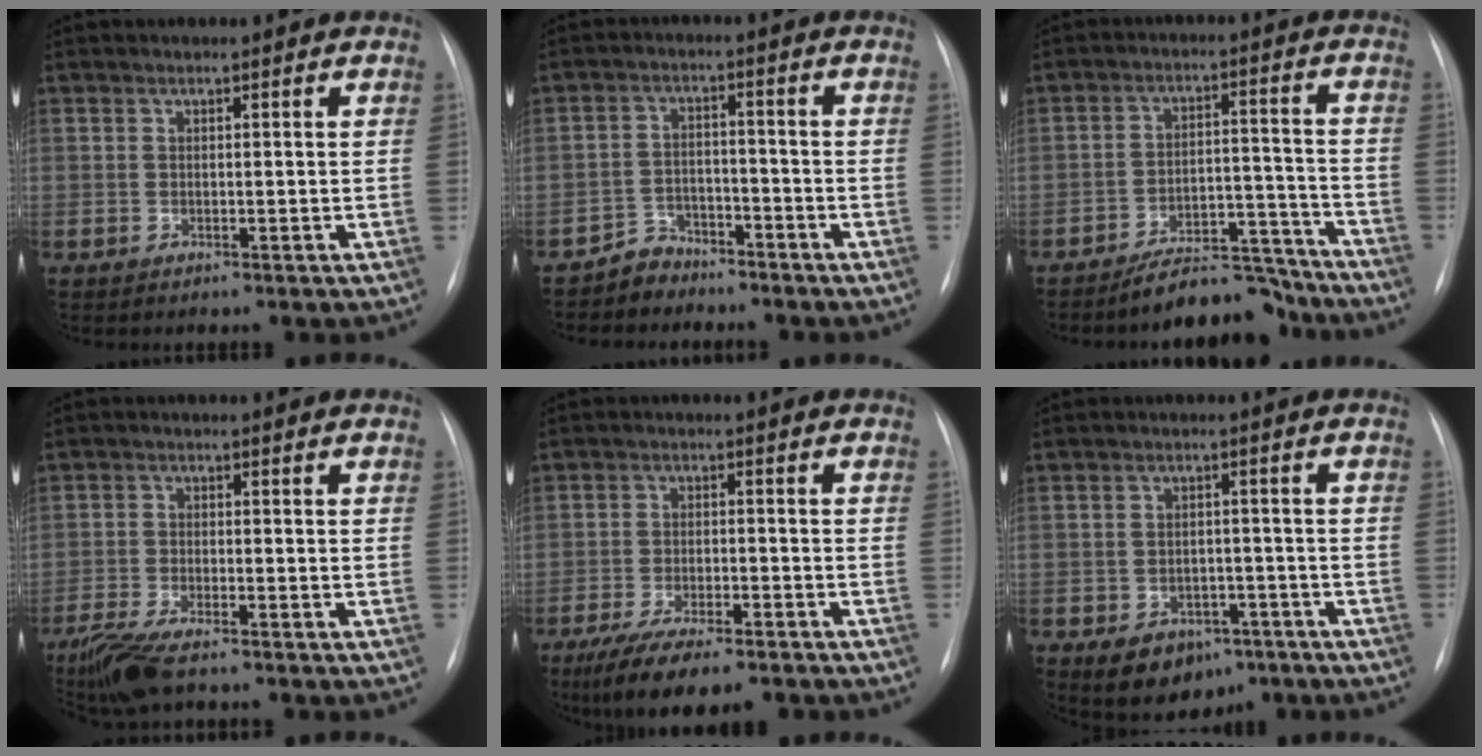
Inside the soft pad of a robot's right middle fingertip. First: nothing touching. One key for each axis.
{"total": 4.3, "fx": -3.8, "fy": 2.0, "fz": -0.6, "tx": 0.013, "ty": 0.003, "tz": -0.071}
{"total": 8.7, "fx": -8.2, "fy": 2.2, "fz": 1.8, "tx": -0.013, "ty": 0.038, "tz": -0.130}
{"total": 7.3, "fx": -5.8, "fy": 1.2, "fz": 4.3, "tx": -0.090, "ty": -0.022, "tz": -0.106}
{"total": 11.6, "fx": -8.9, "fy": 2.5, "fz": 7.0, "tx": -0.115, "ty": -0.024, "tz": -0.138}
{"total": 7.9, "fx": -4.7, "fy": 5.3, "fz": 3.5, "tx": -0.053, "ty": 0.010, "tz": -0.057}